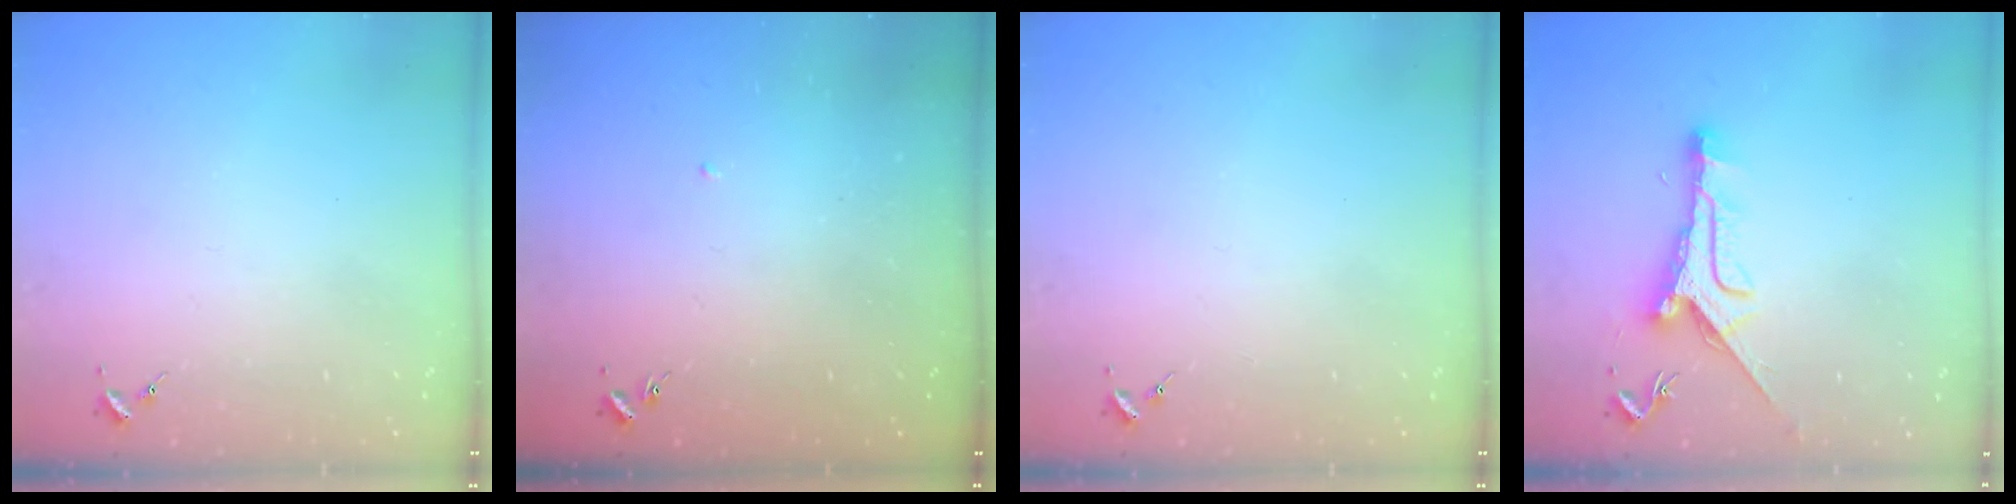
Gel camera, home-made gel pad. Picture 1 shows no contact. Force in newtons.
{"total": 1.4, "press": 1.3, "slide": 0.1}
{"total": 0.0}
{"total": 11.1, "press": 11.0, "slide": 0.6}